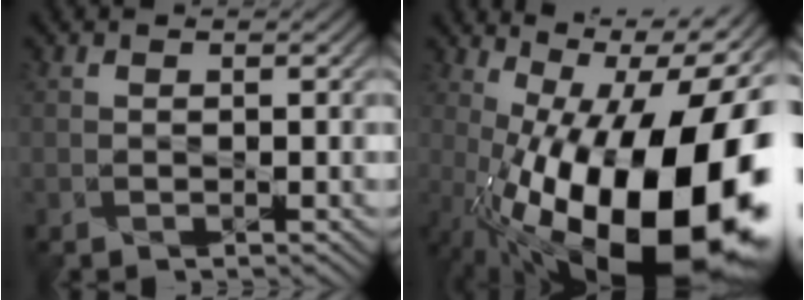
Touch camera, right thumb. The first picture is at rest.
{"total": 20.2, "force": [-4.5, 9.8, 17.0], "torque": [-0.234, -0.013, -0.071]}